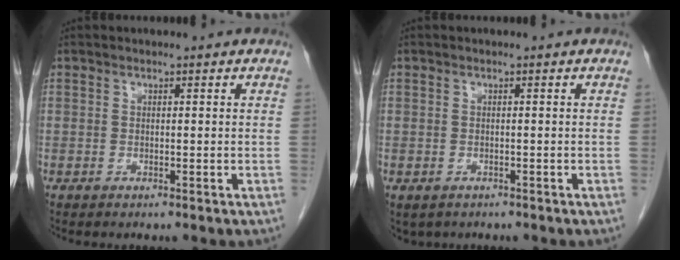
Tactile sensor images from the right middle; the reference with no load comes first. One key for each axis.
{"total": 2.5, "fx": -1.7, "fy": 1.8, "fz": 0.6, "tx": -0.008, "ty": 0.000, "tz": -0.020}